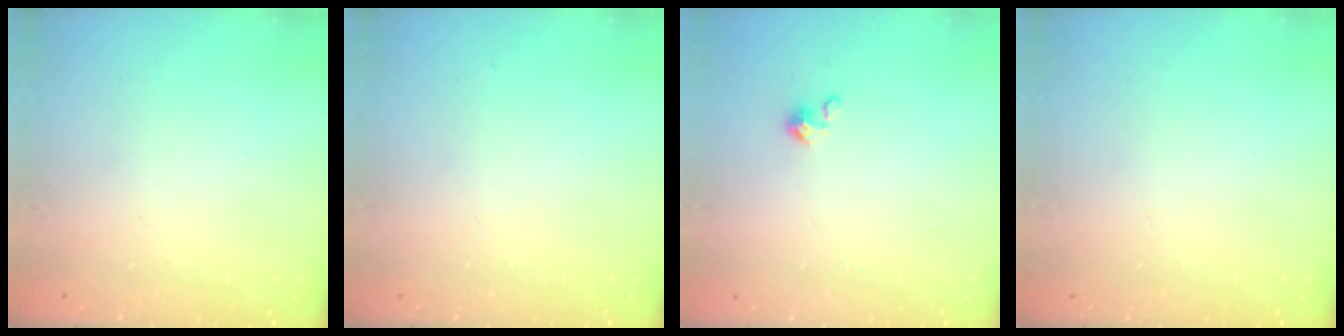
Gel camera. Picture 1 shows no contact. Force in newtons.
{"total": 0.0}
{"total": 2.2, "press": 2.1, "slide": 0.3}
{"total": 0.0}